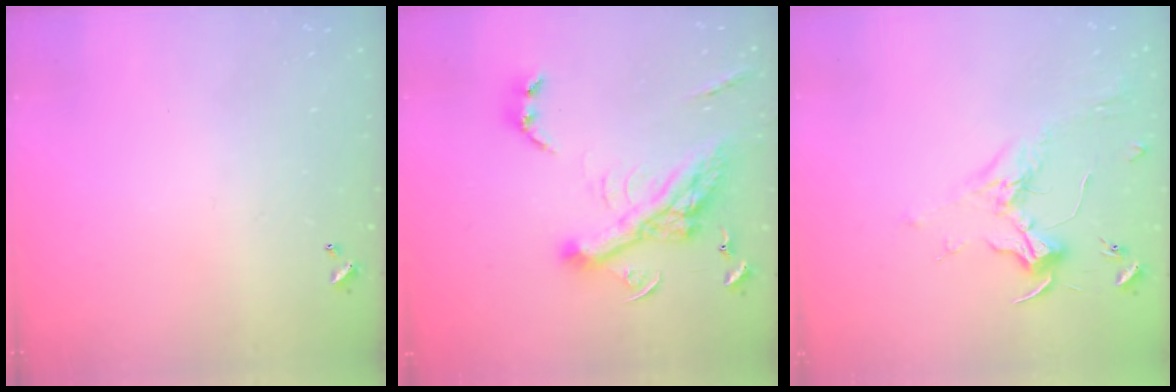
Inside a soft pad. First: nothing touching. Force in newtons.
{"total": 15.5, "press": 15.3, "slide": 2.6}
{"total": 1.8, "press": 1.7, "slide": 0.7}